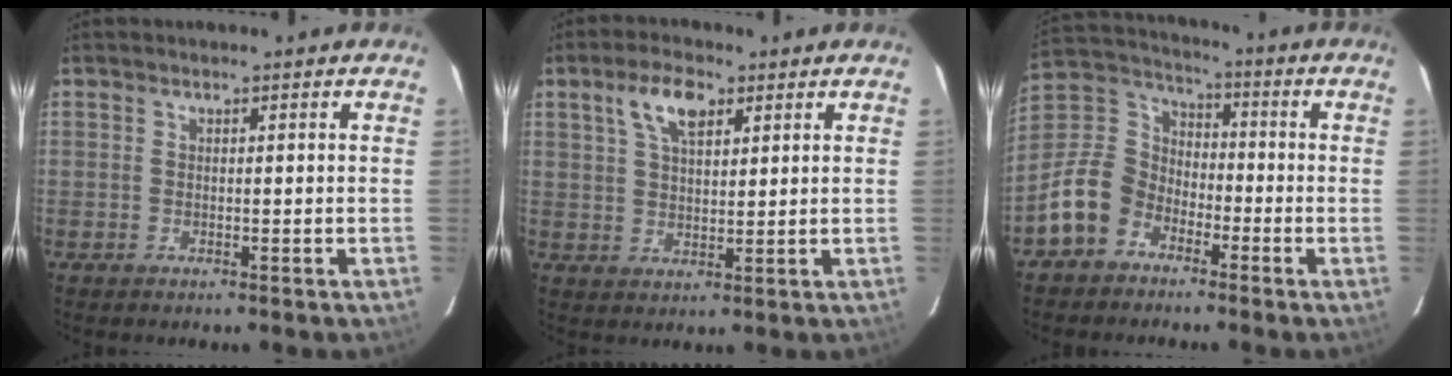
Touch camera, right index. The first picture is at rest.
{"total": 6.7, "force": [3.4, 3.0, 4.9], "torque": [-0.090, 0.014, 0.062]}
{"total": 12.1, "force": [-6.8, 8.9, 4.8], "torque": [-0.117, 0.035, -0.131]}